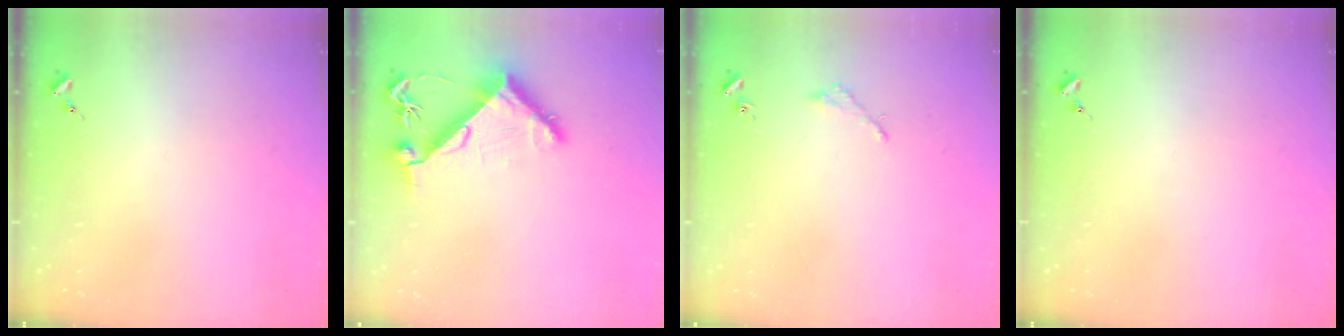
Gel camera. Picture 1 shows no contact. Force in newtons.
{"total": 8.5, "press": 8.4, "slide": 1.4}
{"total": 1.6, "press": 1.6, "slide": 0.2}
{"total": 0.0}